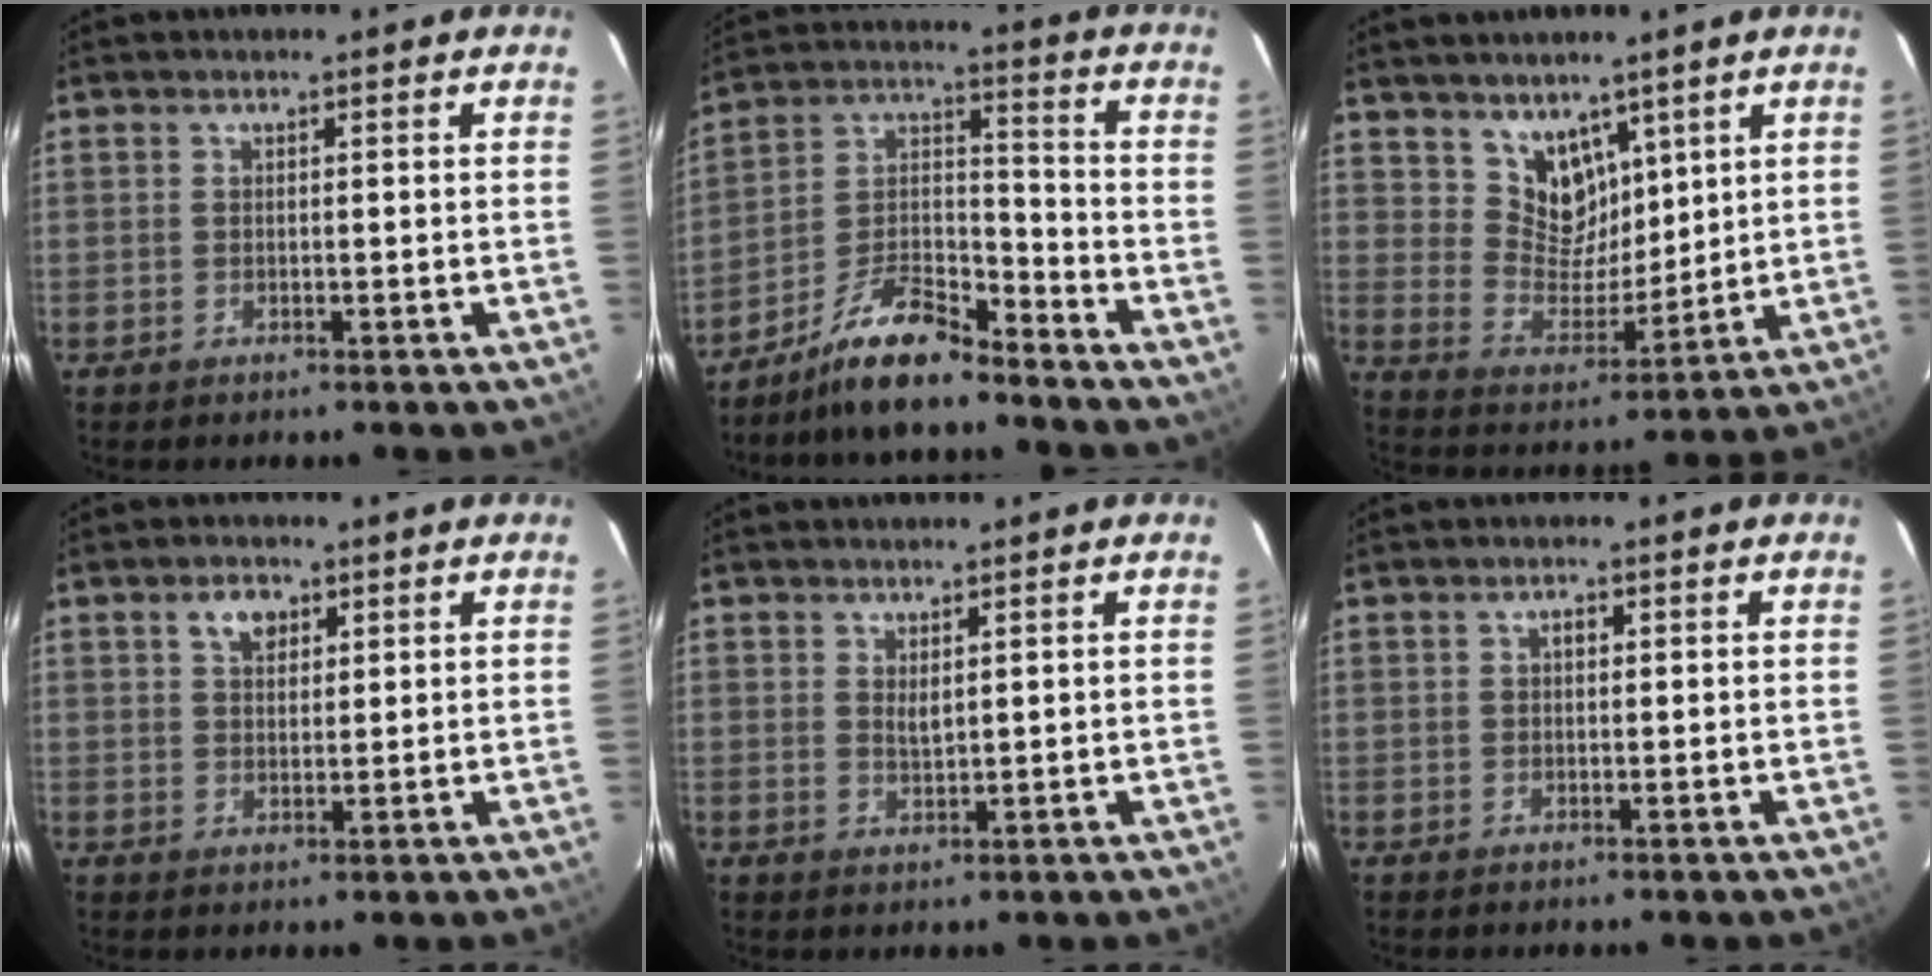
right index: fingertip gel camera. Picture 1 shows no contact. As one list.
[{"total": 11.6, "force": [-9.6, 2.4, 6.0], "torque": [-0.133, 0.020, -0.184]}, {"total": 8.8, "force": [6.0, 5.8, 2.8], "torque": [-0.043, -0.002, 0.125]}, {"total": 3.8, "force": [1.9, 2.4, 2.2], "torque": [-0.034, 0.011, 0.036]}, {"total": 1.9, "force": [1.0, 0.6, 1.5], "torque": [-0.025, -0.003, 0.018]}, {"total": 1.2, "force": [0.3, 0.8, 0.8], "torque": [-0.011, 0.007, 0.005]}]